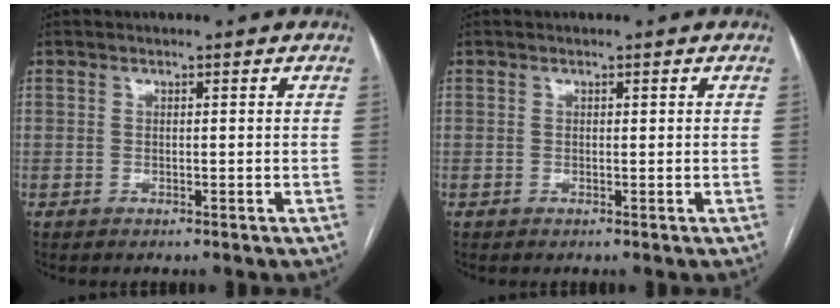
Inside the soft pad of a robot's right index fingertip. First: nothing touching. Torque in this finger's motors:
{"motor_torque": [0.13, 0.05, 0.08, 0.01]}